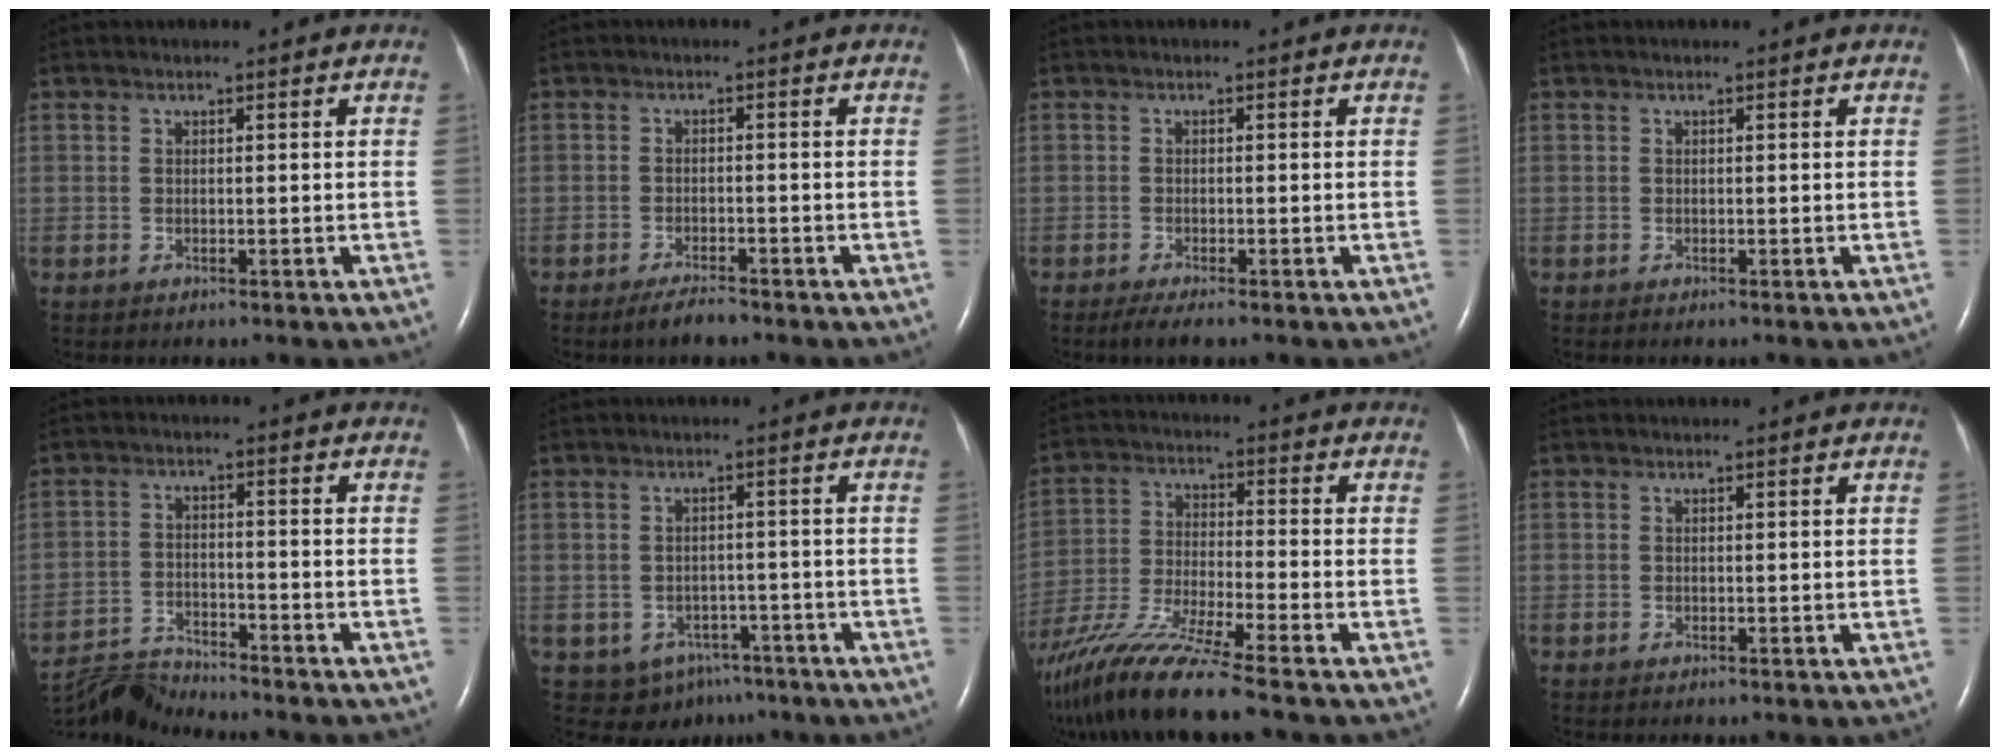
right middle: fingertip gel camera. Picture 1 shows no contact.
{"total": 3.1, "force": [-2.6, 0.5, 1.7], "torque": [-0.039, -0.006, -0.044]}
{"total": 2.4, "force": [-1.7, 0.2, 1.7], "torque": [-0.035, -0.008, -0.032]}
{"total": 0.0}
{"total": 7.7, "force": [-7.7, -0.6, -0.2], "torque": [-0.006, 0.001, -0.140]}
{"total": 6.8, "force": [-4.0, 5.1, 2.1], "torque": [-0.026, 0.013, -0.045]}
{"total": 14.8, "force": [-11.7, -0.6, 9.1], "torque": [-0.189, -0.041, -0.217]}
{"total": 0.0}